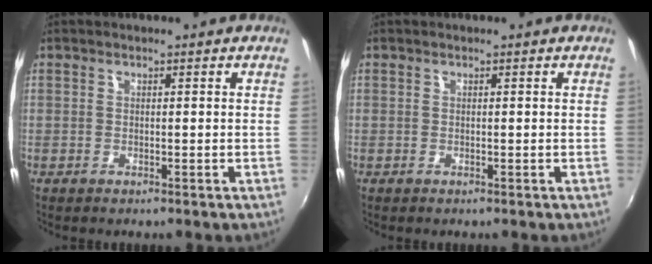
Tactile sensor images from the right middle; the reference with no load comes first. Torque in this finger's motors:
{"motor_torque": [-0.01, -0.01, 0.00, 0.00]}